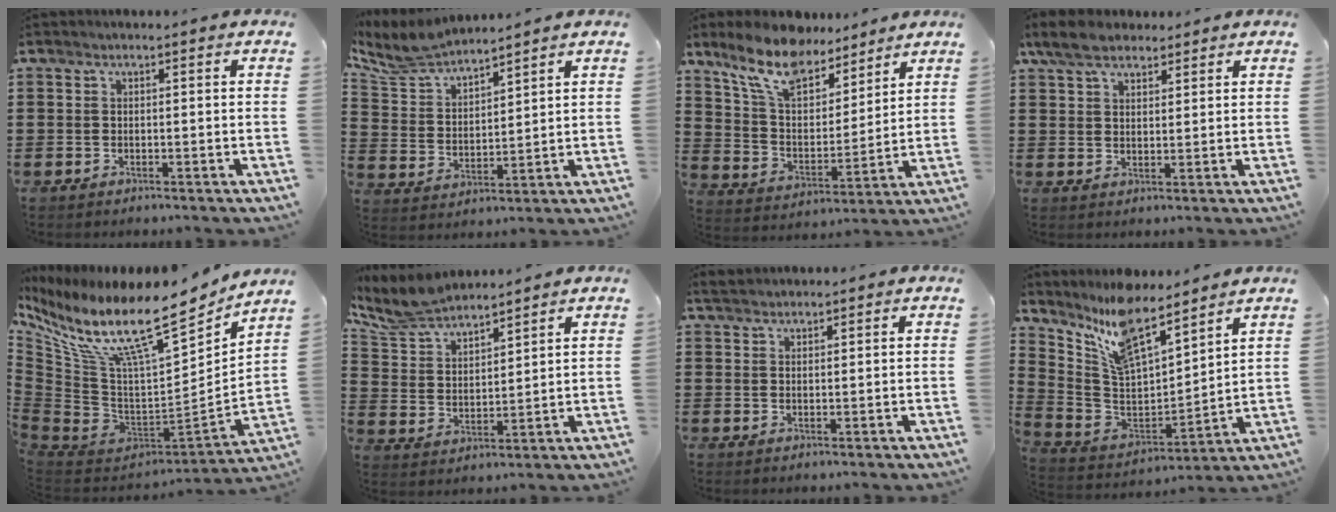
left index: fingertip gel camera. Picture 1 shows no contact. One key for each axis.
{"total": 7.1, "fx": 6.6, "fy": 1.4, "fz": 2.1, "tx": -0.073, "ty": -0.028, "tz": 0.118}
{"total": 10.7, "fx": 8.8, "fy": 3.4, "fz": 4.9, "tx": -0.134, "ty": -0.035, "tz": 0.161}
{"total": 6.0, "fx": 4.7, "fy": 2.6, "fz": 2.8, "tx": -0.069, "ty": 0.000, "tz": 0.089}
{"total": 16.3, "fx": 10.7, "fy": 4.4, "fz": 11.5, "tx": -0.227, "ty": -0.079, "tz": 0.175}
{"total": 7.8, "fx": 7.2, "fy": 1.7, "fz": 2.6, "tx": -0.081, "ty": -0.026, "tz": 0.131}
{"total": 1.9, "fx": 1.8, "fy": 0.4, "fz": 0.2, "tx": -0.010, "ty": 0.005, "tz": 0.036}
{"total": 11.5, "fx": 9.5, "fy": 2.8, "fz": 5.8, "tx": -0.150, "ty": -0.048, "tz": 0.172}